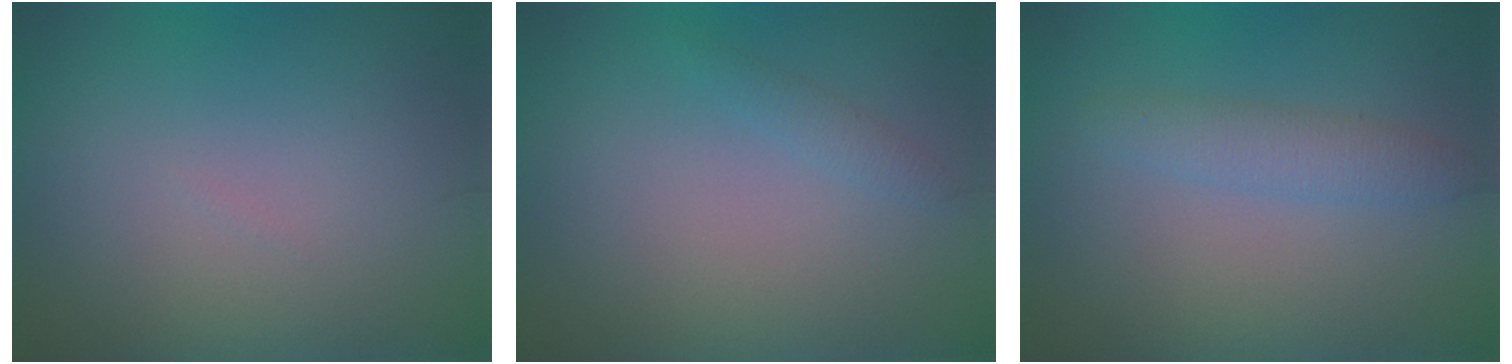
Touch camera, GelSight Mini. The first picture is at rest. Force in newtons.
{"total": 0.8, "press": 0.8, "slide": 0.1}
{"total": 2.2, "press": 2.2, "slide": 0.1}